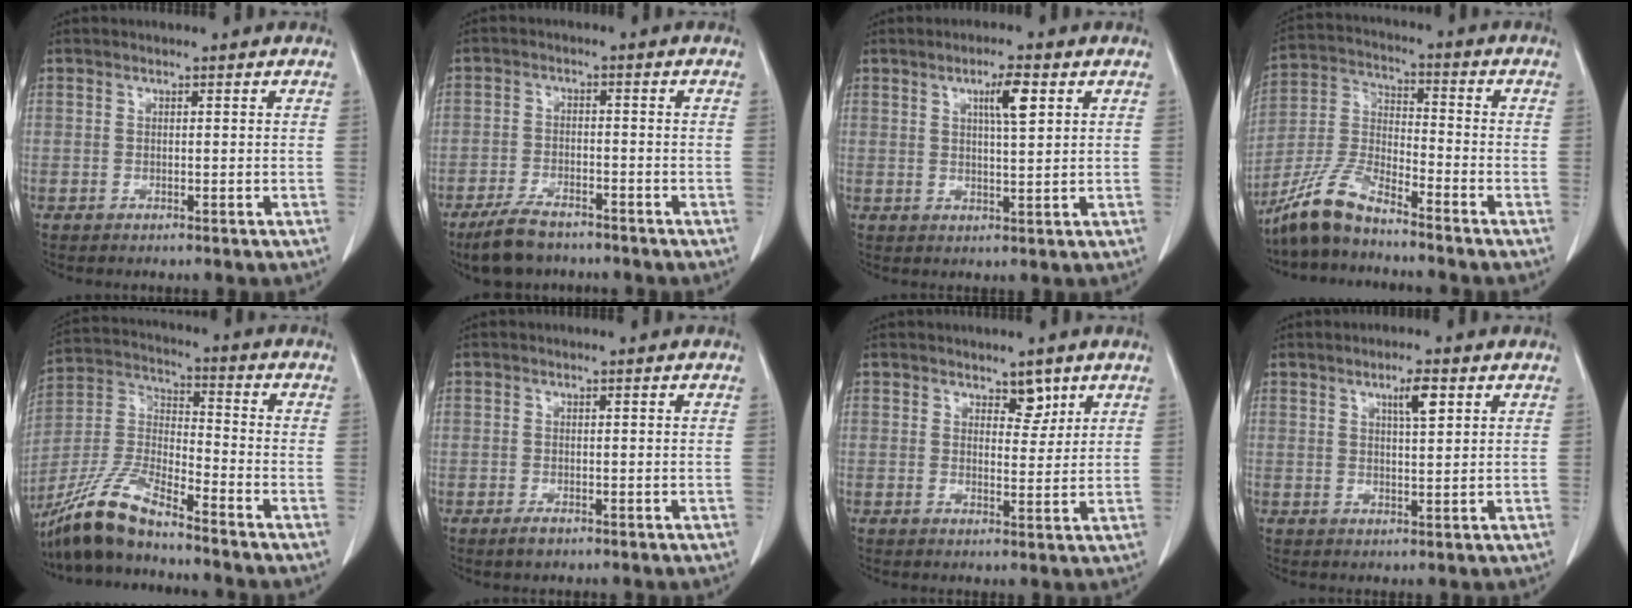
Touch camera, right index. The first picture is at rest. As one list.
[{"total": 6.8, "force": [-5.5, 2.3, 3.3], "torque": [-0.066, -0.010, -0.097]}, {"total": 4.7, "force": [2.0, 0.5, 4.2], "torque": [-0.070, 0.000, 0.033]}, {"total": 9.1, "force": [-7.8, 1.5, 4.4], "torque": [-0.107, -0.004, -0.158]}, {"total": 11.8, "force": [-9.9, 1.3, 6.2], "torque": [-0.140, -0.008, -0.194]}, {"total": 1.3, "force": [-0.8, 0.6, 0.9], "torque": [-0.016, -0.002, -0.011]}, {"total": 3.2, "force": [2.2, 1.6, 1.7], "torque": [-0.016, -0.006, 0.035]}, {"total": 3.7, "force": [1.9, 0.5, 3.2], "torque": [-0.053, -0.001, 0.031]}]